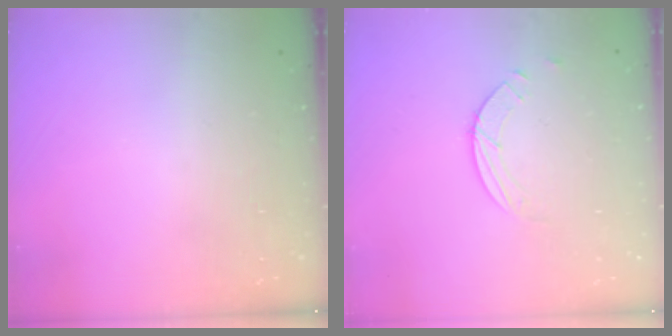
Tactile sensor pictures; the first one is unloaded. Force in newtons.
{"total": 2.6, "press": 2.6, "slide": 0.3}